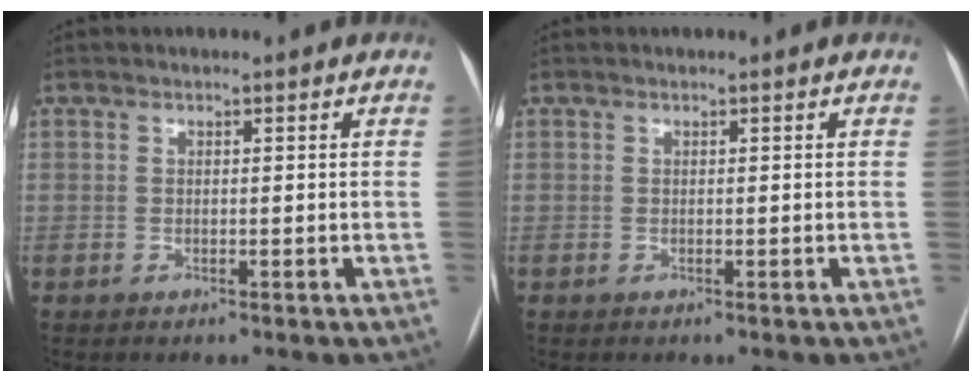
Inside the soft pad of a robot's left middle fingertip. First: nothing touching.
{"total": 0.0}